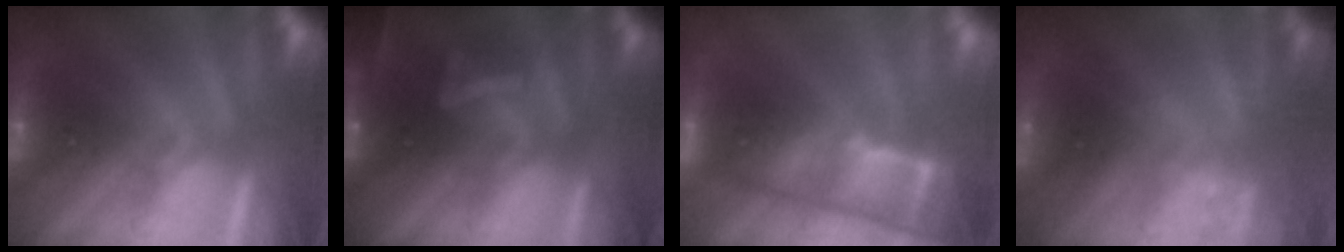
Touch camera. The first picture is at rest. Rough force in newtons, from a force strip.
{"total": 7.2}
{"total": 7.2}
{"total": 2.2}